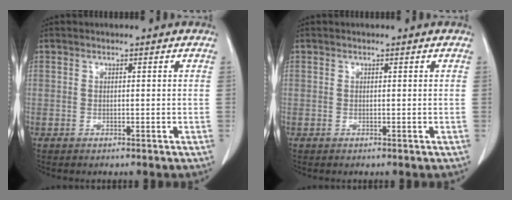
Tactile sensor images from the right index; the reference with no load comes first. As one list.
[{"total": 0.0}]